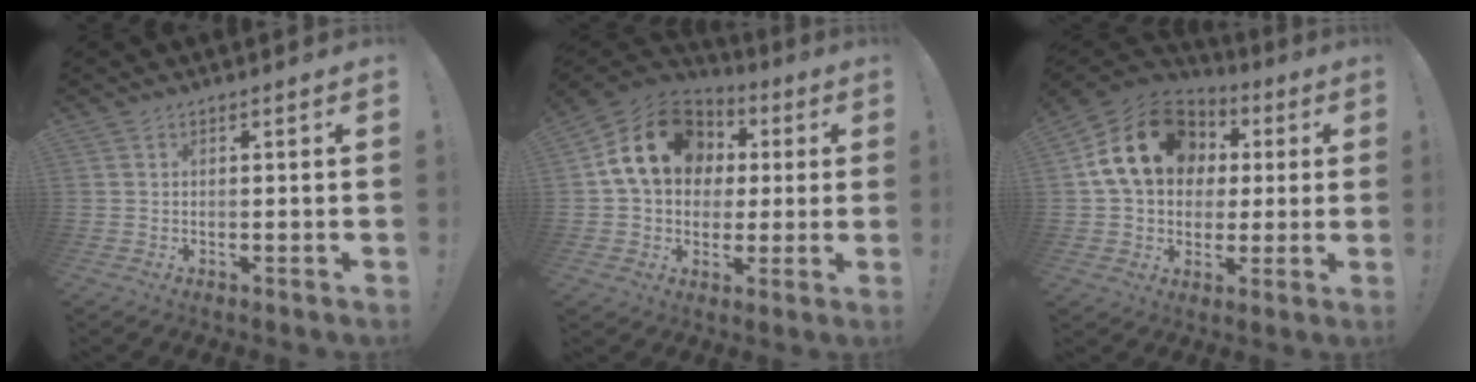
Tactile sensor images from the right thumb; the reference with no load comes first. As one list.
[{"total": 18.7, "force": [5.0, 14.7, 10.4], "torque": [-0.157, -0.002, 0.102]}, {"total": 20.3, "force": [5.5, 15.6, 11.7], "torque": [-0.190, -0.005, 0.113]}]